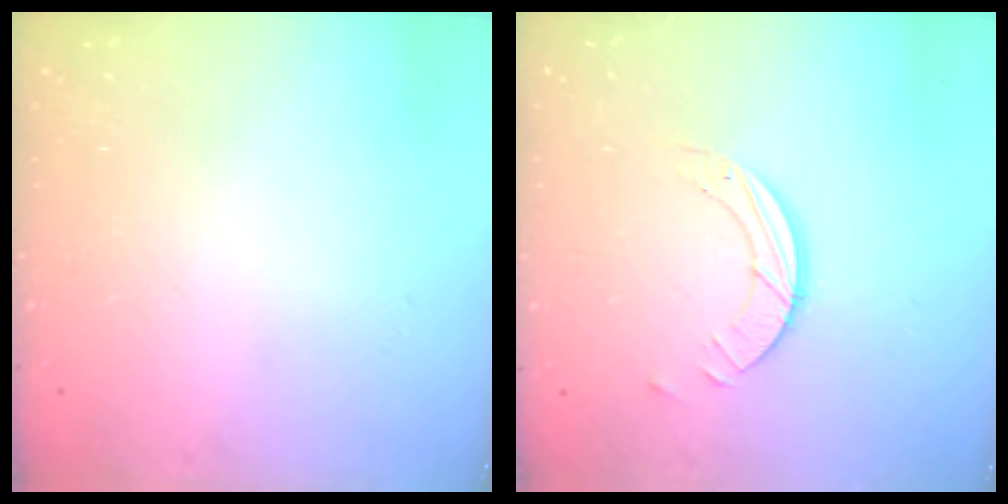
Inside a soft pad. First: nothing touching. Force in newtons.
{"total": 3.9, "press": 3.9, "slide": 0.1}